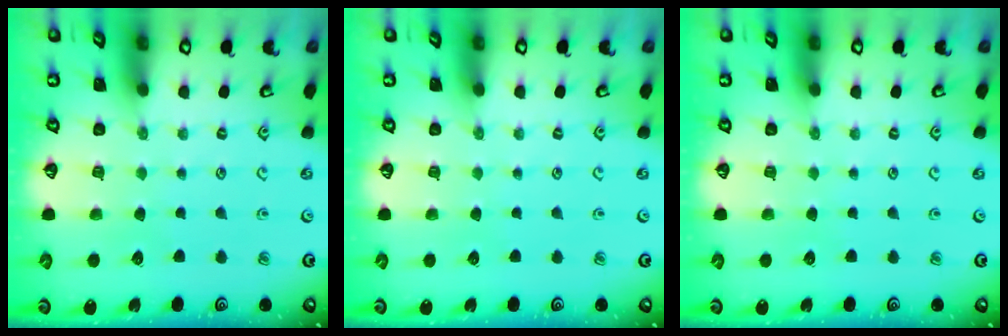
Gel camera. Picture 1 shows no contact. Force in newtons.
{"total": 0.0}
{"total": 0.0}